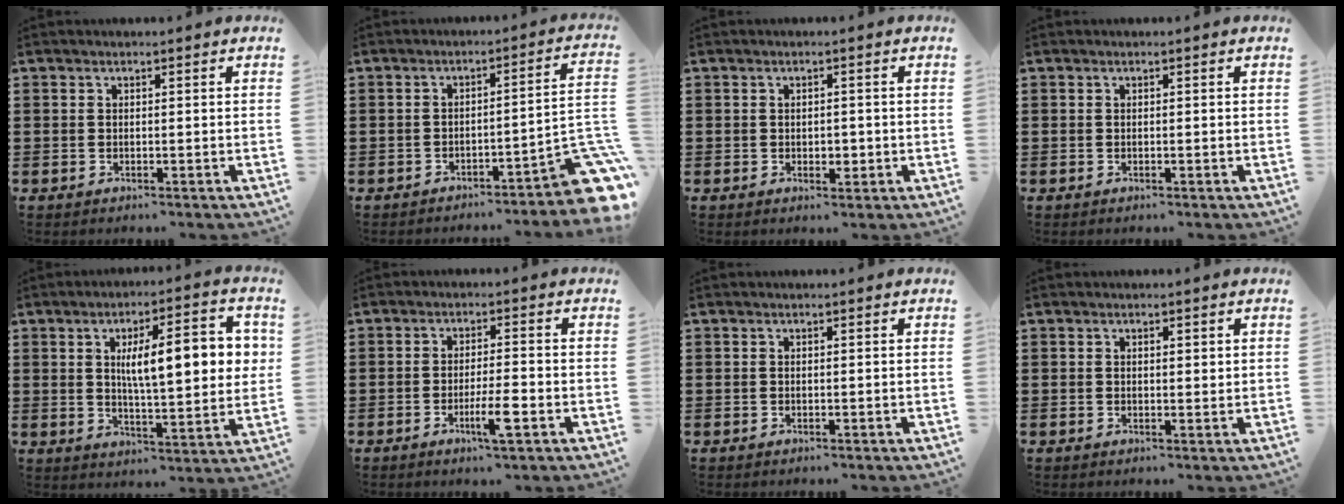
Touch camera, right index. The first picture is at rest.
{"total": 6.2, "force": [-4.2, 1.0, 4.5], "torque": [-0.052, -0.012, -0.079]}
{"total": 1.7, "force": [-0.2, 1.2, 1.2], "torque": [-0.023, 0.005, -0.006]}
{"total": 0.0}
{"total": 11.3, "force": [2.6, 3.6, 10.4], "torque": [-0.173, 0.004, 0.039]}
{"total": 5.1, "force": [-2.2, 0.5, 4.6], "torque": [-0.088, -0.012, -0.040]}
{"total": 0.0}
{"total": 0.8, "force": [0.3, 0.4, 0.7], "torque": [-0.013, 0.004, 0.006]}